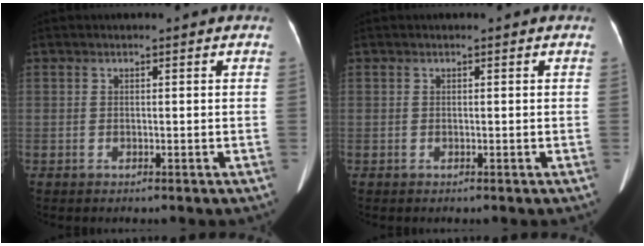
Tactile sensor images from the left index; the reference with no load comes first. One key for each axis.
{"total": 0.0}